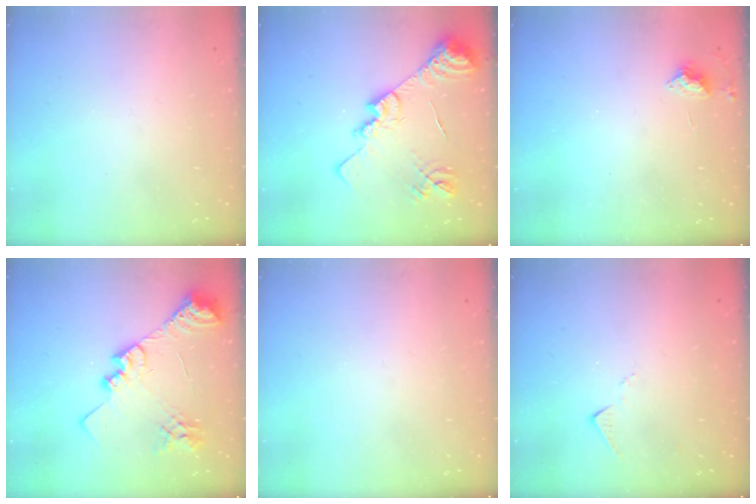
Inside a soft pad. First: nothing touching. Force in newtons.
{"total": 18.3, "press": 18.2, "slide": 1.9}
{"total": 3.9, "press": 3.8, "slide": 0.6}
{"total": 22.6, "press": 22.4, "slide": 3.2}
{"total": 0.0}
{"total": 6.6, "press": 6.6, "slide": 0.4}